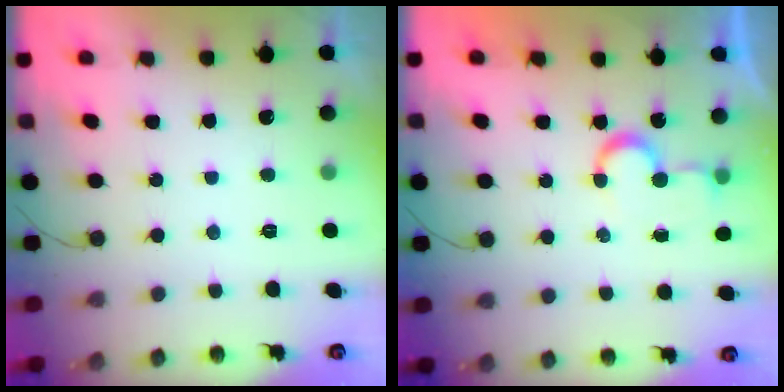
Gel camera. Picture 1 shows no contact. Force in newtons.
{"total": 5.6, "press": 5.6, "slide": 0.4}